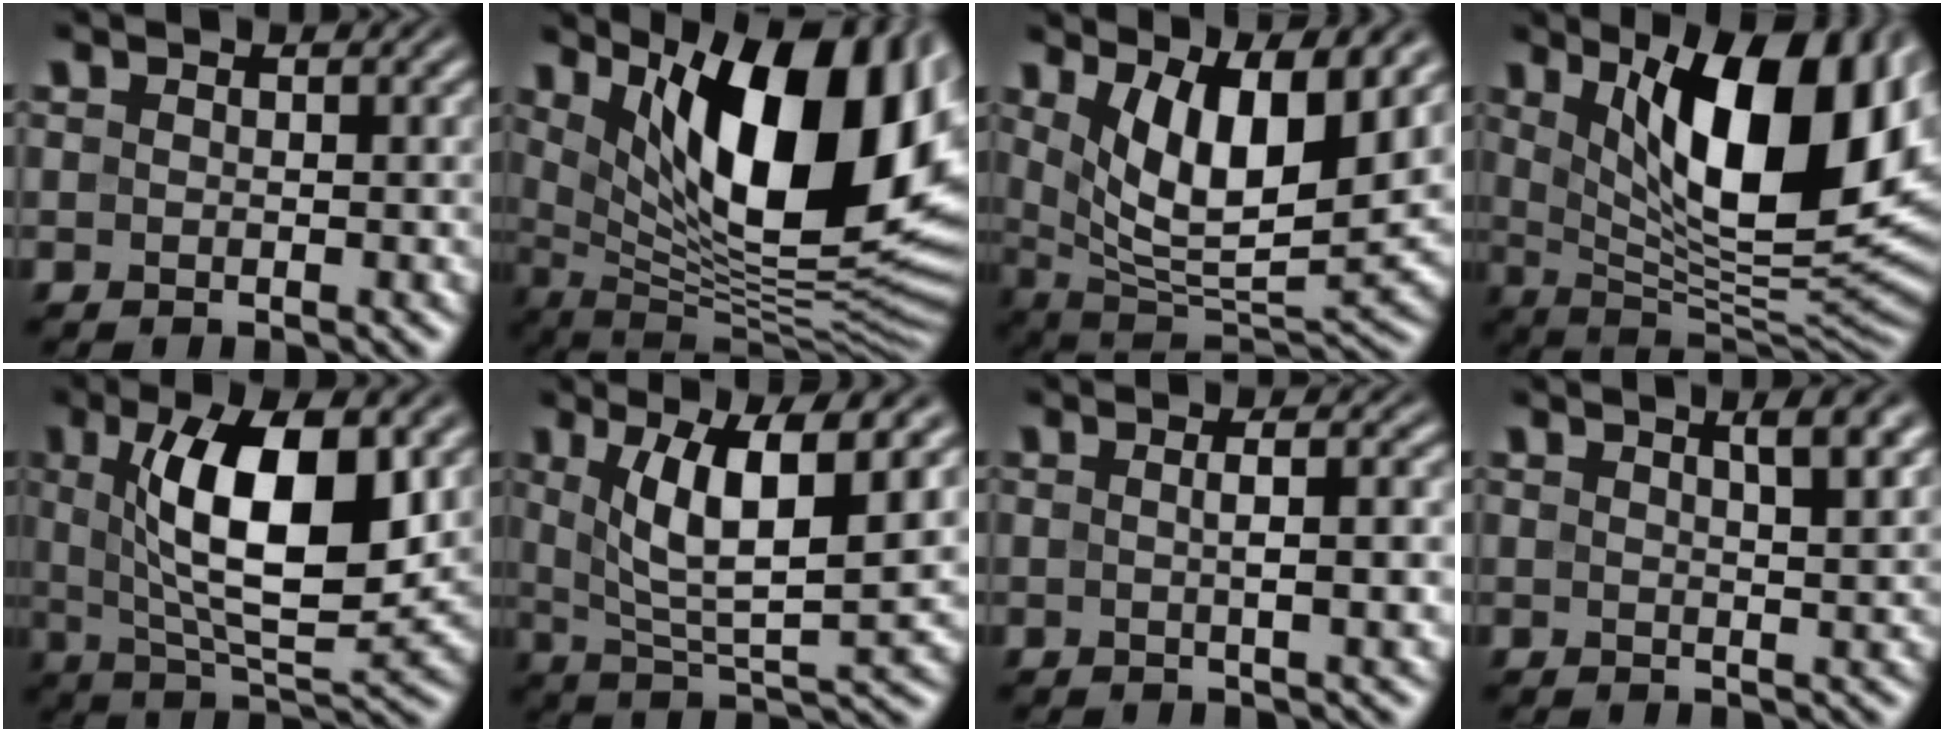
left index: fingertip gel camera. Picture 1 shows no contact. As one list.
[{"total": 16.6, "force": [5.7, 6.8, 14.0], "torque": [-0.185, -0.008, 0.093]}, {"total": 9.8, "force": [3.9, 3.4, 8.3], "torque": [-0.151, -0.015, 0.076]}, {"total": 14.8, "force": [4.8, 5.8, 12.8], "torque": [-0.184, -0.007, 0.077]}, {"total": 10.6, "force": [2.6, 3.8, 9.6], "torque": [-0.155, -0.004, 0.045]}, {"total": 8.4, "force": [2.9, 2.4, 7.6], "torque": [-0.133, -0.010, 0.054]}, {"total": 4.1, "force": [0.2, 1.4, 3.9], "torque": [-0.030, 0.015, -0.009]}, {"total": 4.2, "force": [2.1, 1.4, 3.3], "torque": [-0.021, 0.015, 0.013]}]